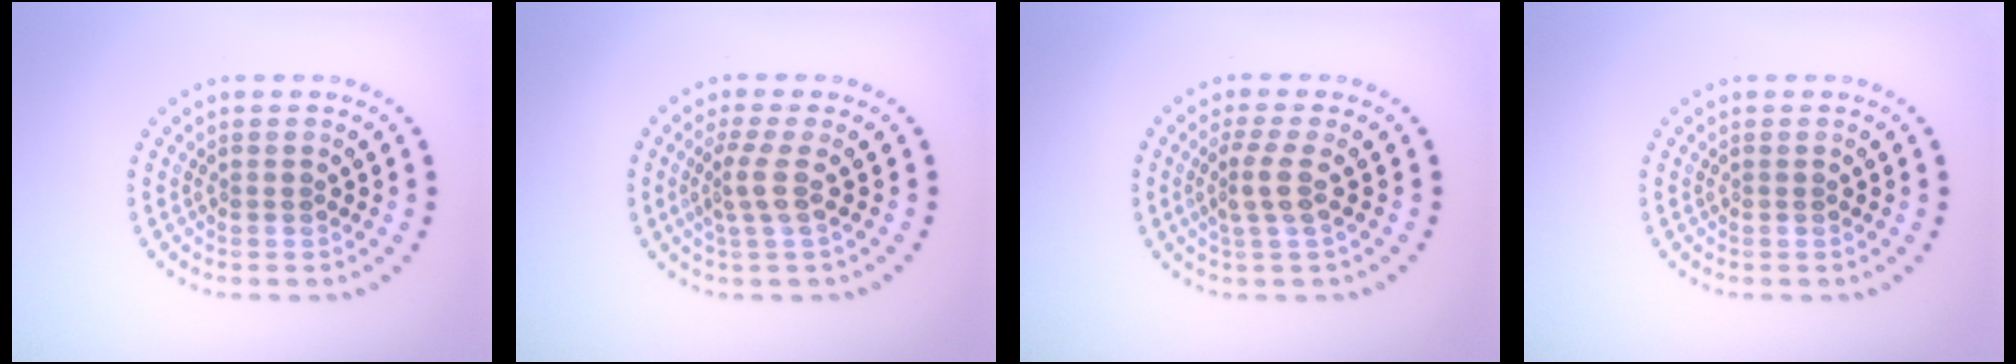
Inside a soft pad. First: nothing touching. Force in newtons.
{"total": 2.3, "press": 1.6, "slide": 1.6}
{"total": 2.3, "press": 1.7, "slide": 1.6}
{"total": 0.0}